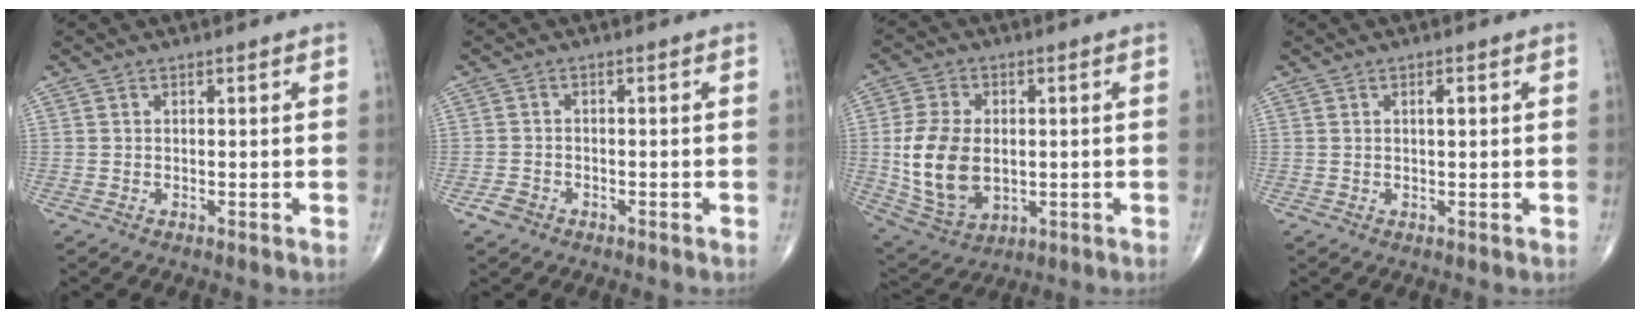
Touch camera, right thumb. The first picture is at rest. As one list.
[{"total": 2.3, "force": [-1.5, 1.7, 0.8], "torque": [-0.016, 0.009, -0.025]}, {"total": 14.0, "force": [-0.5, 9.3, 10.5], "torque": [-0.193, -0.008, 0.008]}, {"total": 1.1, "force": [0.3, 0.3, 1.0], "torque": [-0.014, 0.002, 0.003]}]